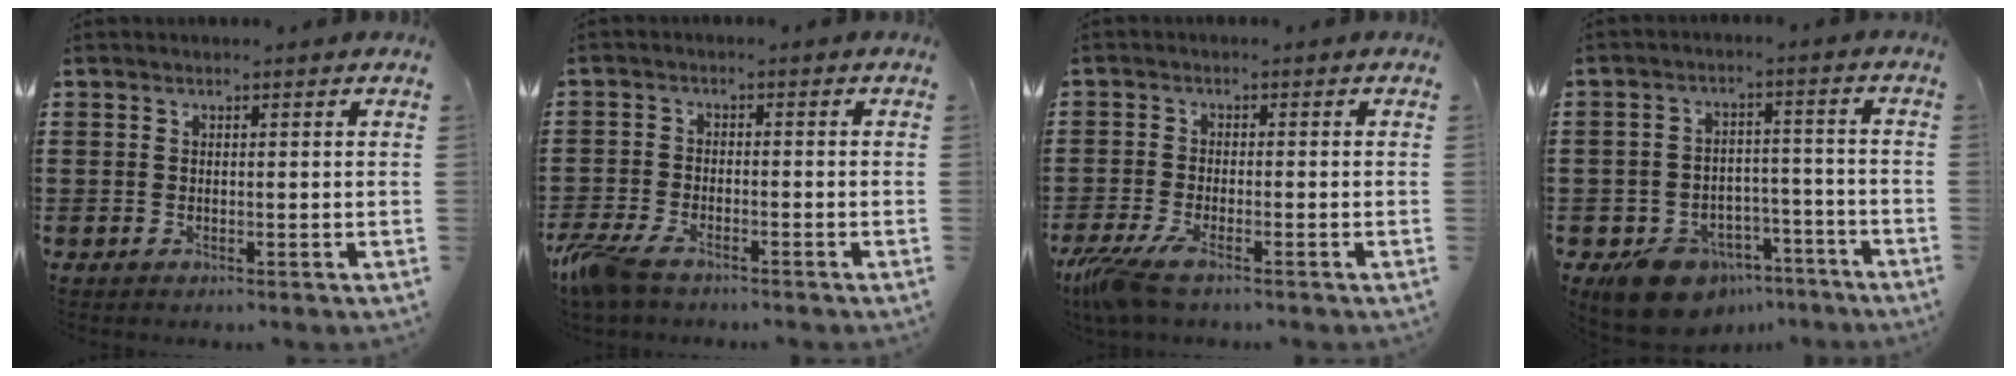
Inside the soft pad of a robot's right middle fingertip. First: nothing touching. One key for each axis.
{"total": 4.9, "fx": -3.9, "fy": 1.5, "fz": 2.6, "tx": -0.084, "ty": -0.012, "tz": -0.083}
{"total": 4.6, "fx": -3.5, "fy": 0.4, "fz": 3.0, "tx": -0.079, "ty": -0.021, "tz": -0.070}
{"total": 8.0, "fx": -6.3, "fy": 4.3, "fz": 2.4, "tx": -0.050, "ty": 0.030, "tz": -0.117}